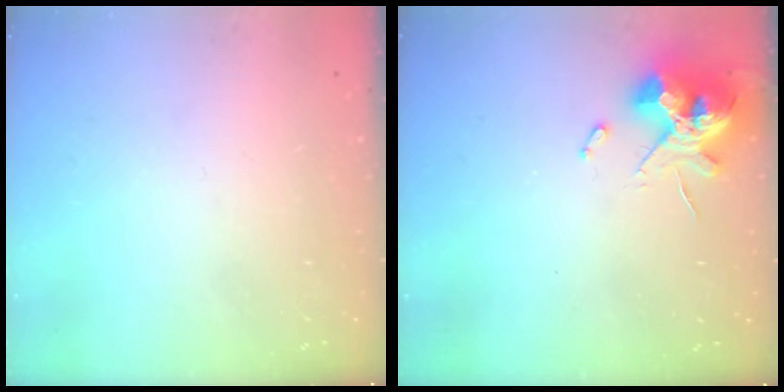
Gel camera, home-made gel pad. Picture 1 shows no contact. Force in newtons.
{"total": 13.3, "press": 13.2, "slide": 1.5}